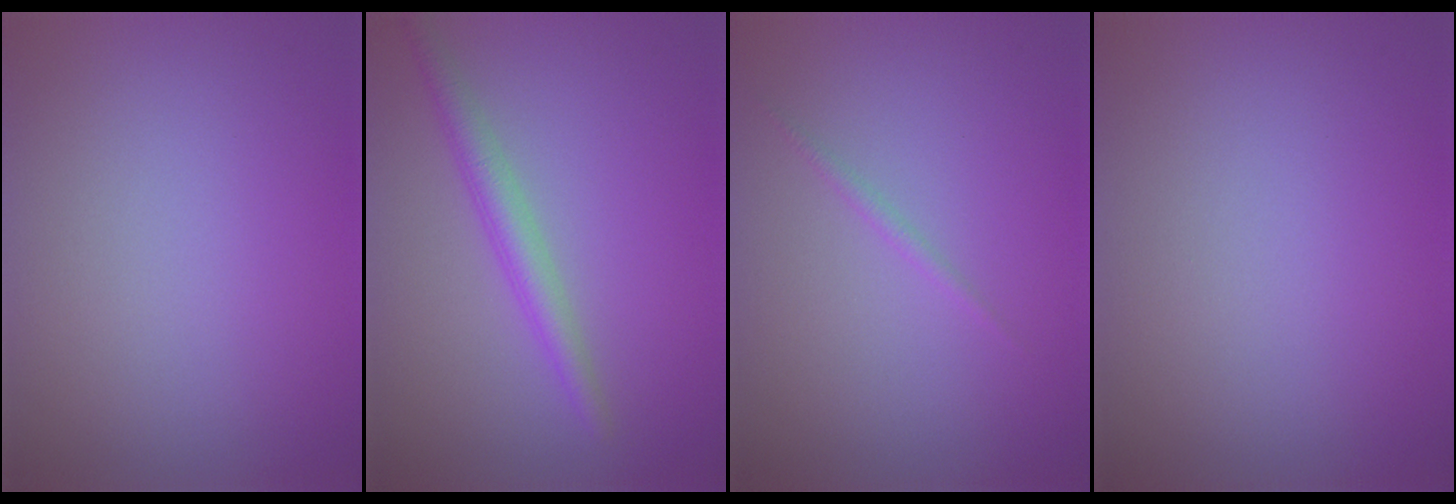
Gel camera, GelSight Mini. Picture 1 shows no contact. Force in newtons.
{"total": 2.6, "press": 2.6, "slide": 0.1}
{"total": 0.7, "press": 0.7, "slide": 0.1}
{"total": 0.0}